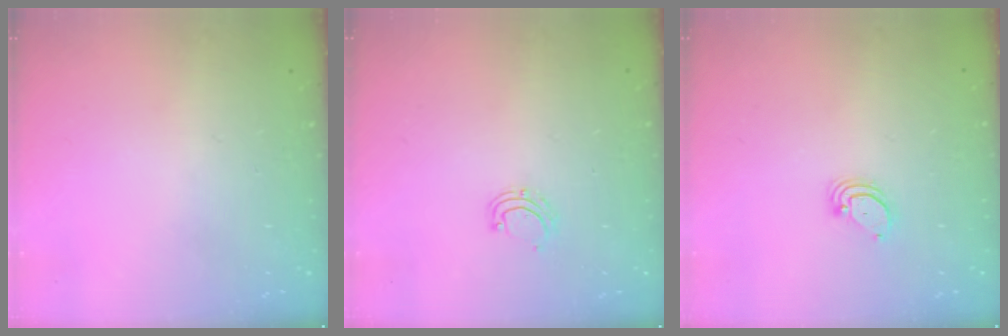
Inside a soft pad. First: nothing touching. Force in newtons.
{"total": 4.6, "press": 4.5, "slide": 0.5}
{"total": 2.0, "press": 2.0, "slide": 0.1}